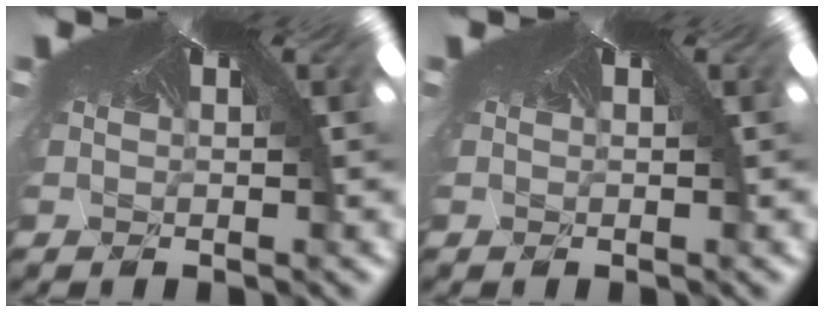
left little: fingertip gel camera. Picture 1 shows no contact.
{"total": 0.0}